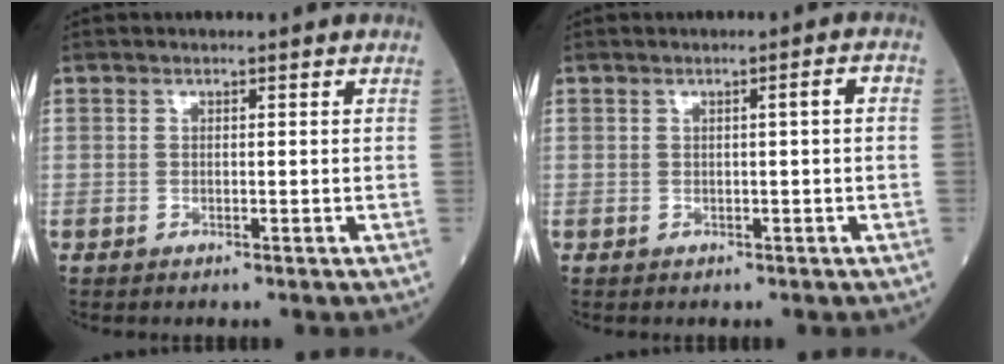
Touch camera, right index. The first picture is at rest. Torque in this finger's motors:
{"motor_torque": [0.34, 0.17, 0.05, 0.03]}